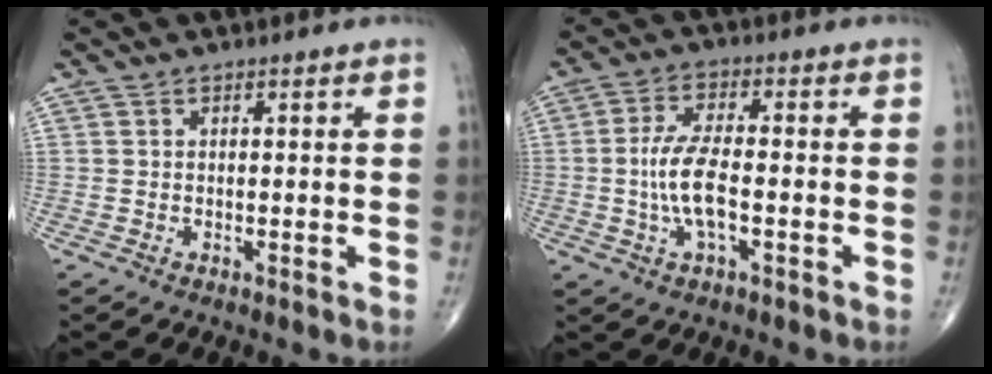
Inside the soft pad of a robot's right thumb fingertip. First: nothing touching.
{"total": 8.1, "force": [-1.4, 3.2, 7.4], "torque": [-0.155, 0.012, -0.029]}